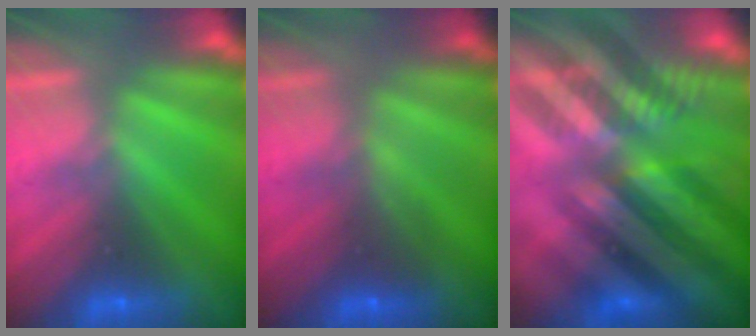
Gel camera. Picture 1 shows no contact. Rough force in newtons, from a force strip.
{"total": 2.1}
{"total": 10.8}